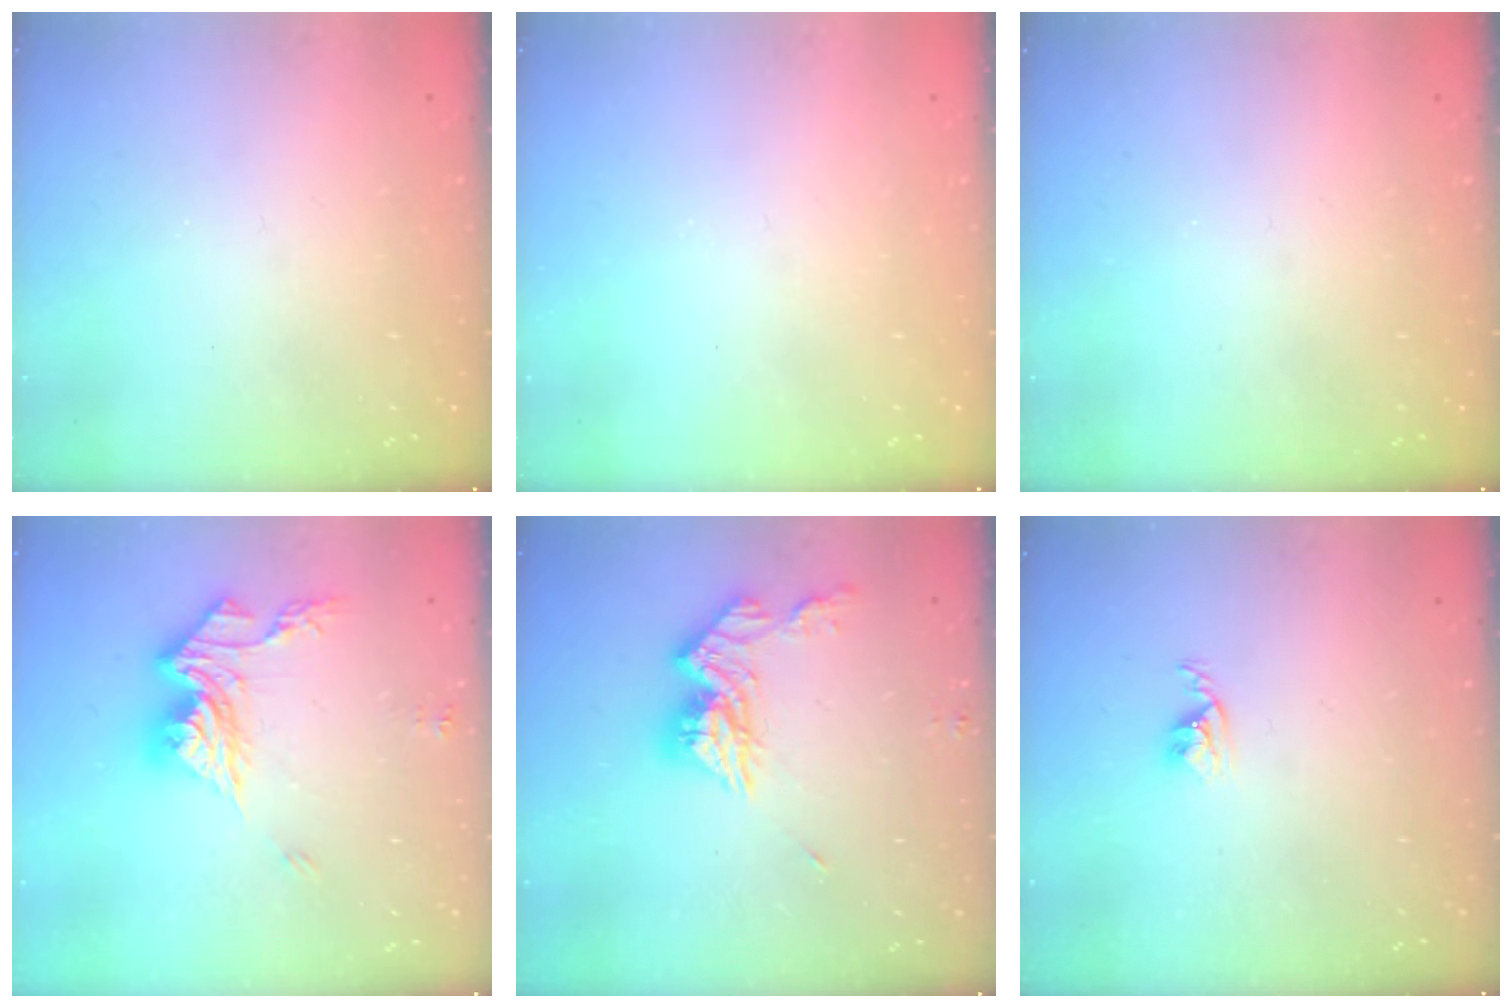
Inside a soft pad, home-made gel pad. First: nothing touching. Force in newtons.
{"total": 0.0}
{"total": 0.0}
{"total": 14.7, "press": 14.6, "slide": 1.5}
{"total": 12.3, "press": 12.2, "slide": 1.0}
{"total": 2.9, "press": 2.9, "slide": 0.4}